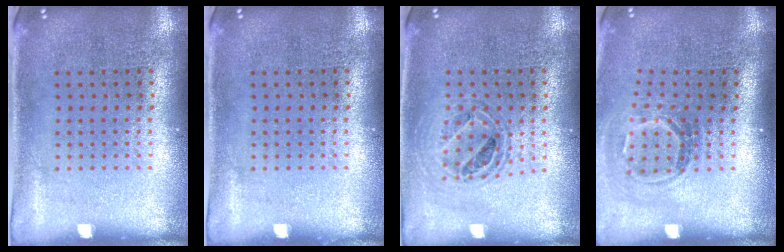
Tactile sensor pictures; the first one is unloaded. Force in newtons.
{"total": 0.0}
{"total": 0.8, "press": 0.8, "slide": 0.1}
{"total": 1.7, "press": 1.2, "slide": 1.3}